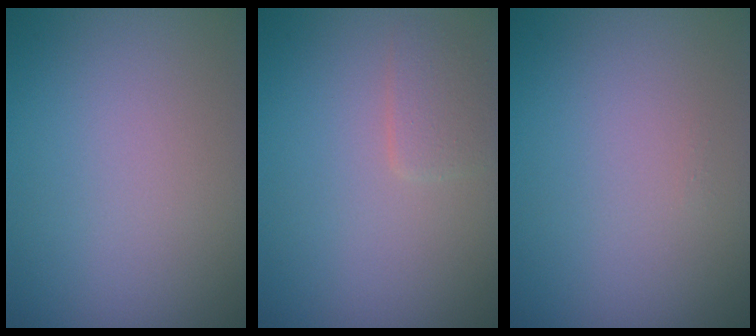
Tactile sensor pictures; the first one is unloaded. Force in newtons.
{"total": 1.6, "press": 1.5, "slide": 0.2}
{"total": 0.0}